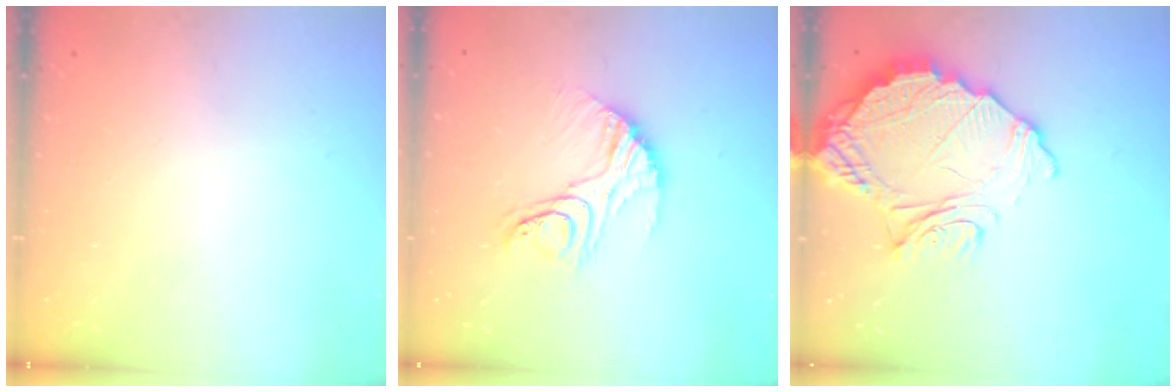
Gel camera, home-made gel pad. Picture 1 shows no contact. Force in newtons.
{"total": 13.7, "press": 13.6, "slide": 1.1}
{"total": 15.7, "press": 15.6, "slide": 1.4}